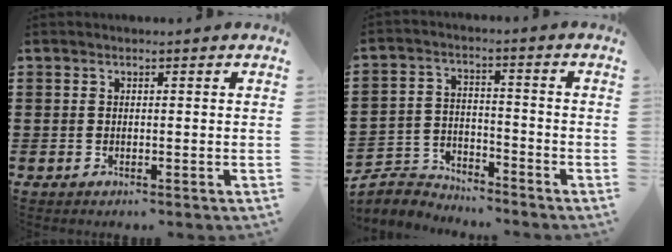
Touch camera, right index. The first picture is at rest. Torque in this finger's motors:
{"motor_torque": [-0.13, -0.15, -0.48, -0.10]}